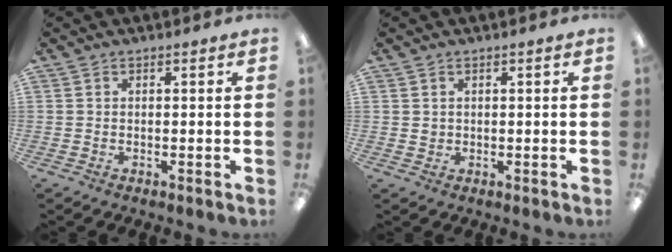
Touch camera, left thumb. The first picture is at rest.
{"total": 1.0, "force": [0.4, 0.8, 0.3], "torque": [-0.006, 0.004, 0.007]}